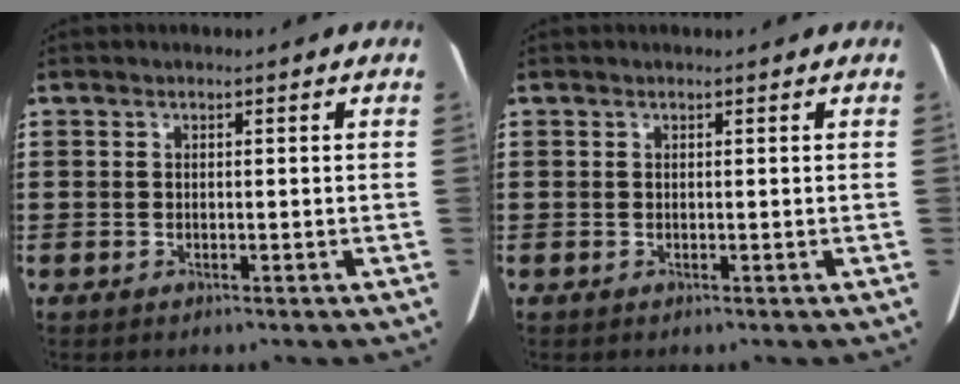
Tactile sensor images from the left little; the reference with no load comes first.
{"total": 0.0}